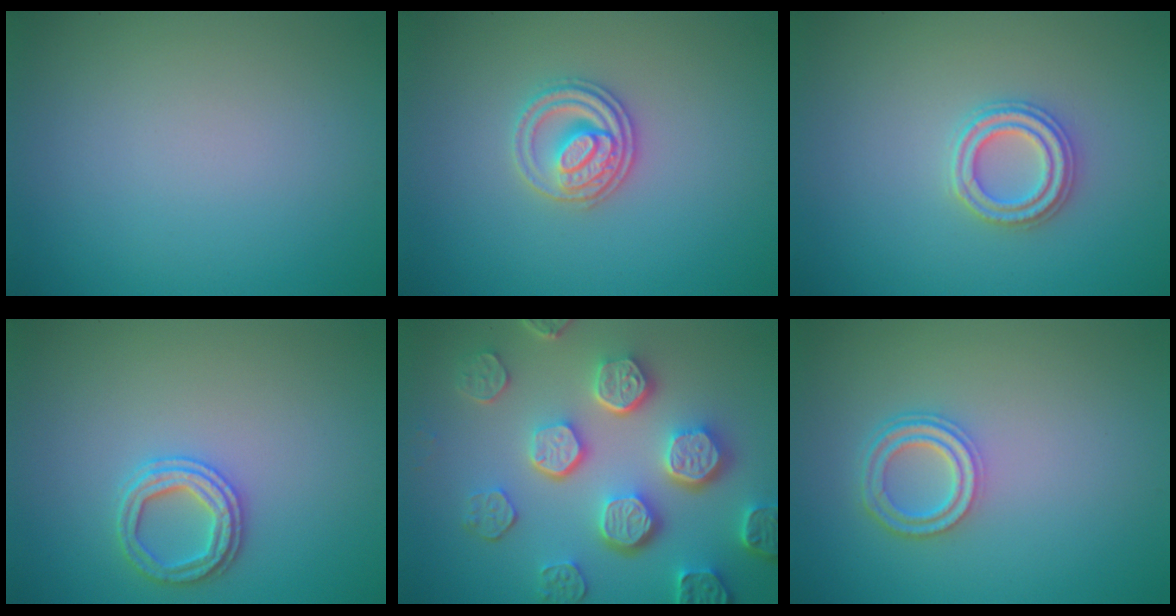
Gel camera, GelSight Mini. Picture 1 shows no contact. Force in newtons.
{"total": 3.0, "press": 2.8, "slide": 0.9}
{"total": 2.6, "press": 2.6, "slide": 0.4}
{"total": 2.4, "press": 2.4, "slide": 0.1}
{"total": 7.8, "press": 6.1, "slide": 5.0}
{"total": 3.3, "press": 2.6, "slide": 2.1}